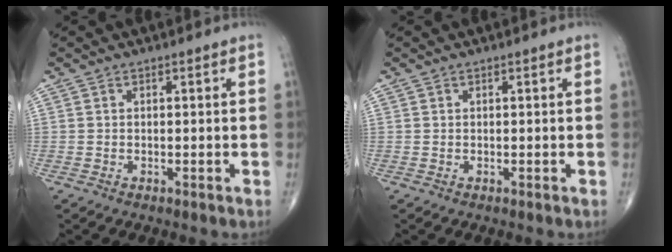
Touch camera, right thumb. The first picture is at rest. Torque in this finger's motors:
{"motor_torque": [-0.16, 0.00, -0.16, -0.10, 0.00]}